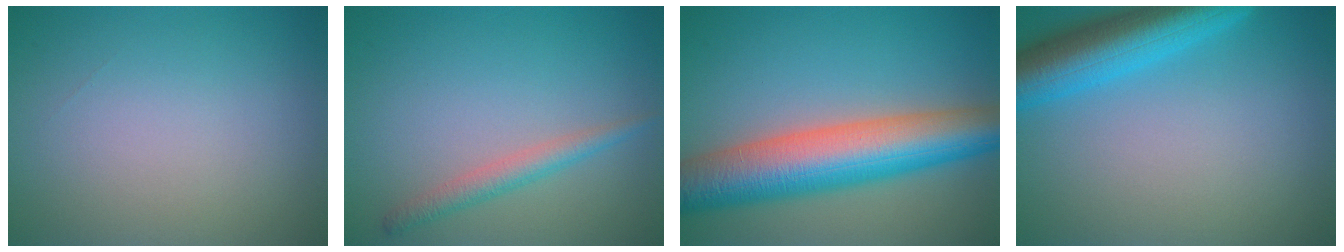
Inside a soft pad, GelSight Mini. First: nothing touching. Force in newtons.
{"total": 2.0, "press": 2.0, "slide": 0.0}
{"total": 10.6, "press": 10.6, "slide": 0.3}
{"total": 7.2, "press": 7.2, "slide": 0.4}